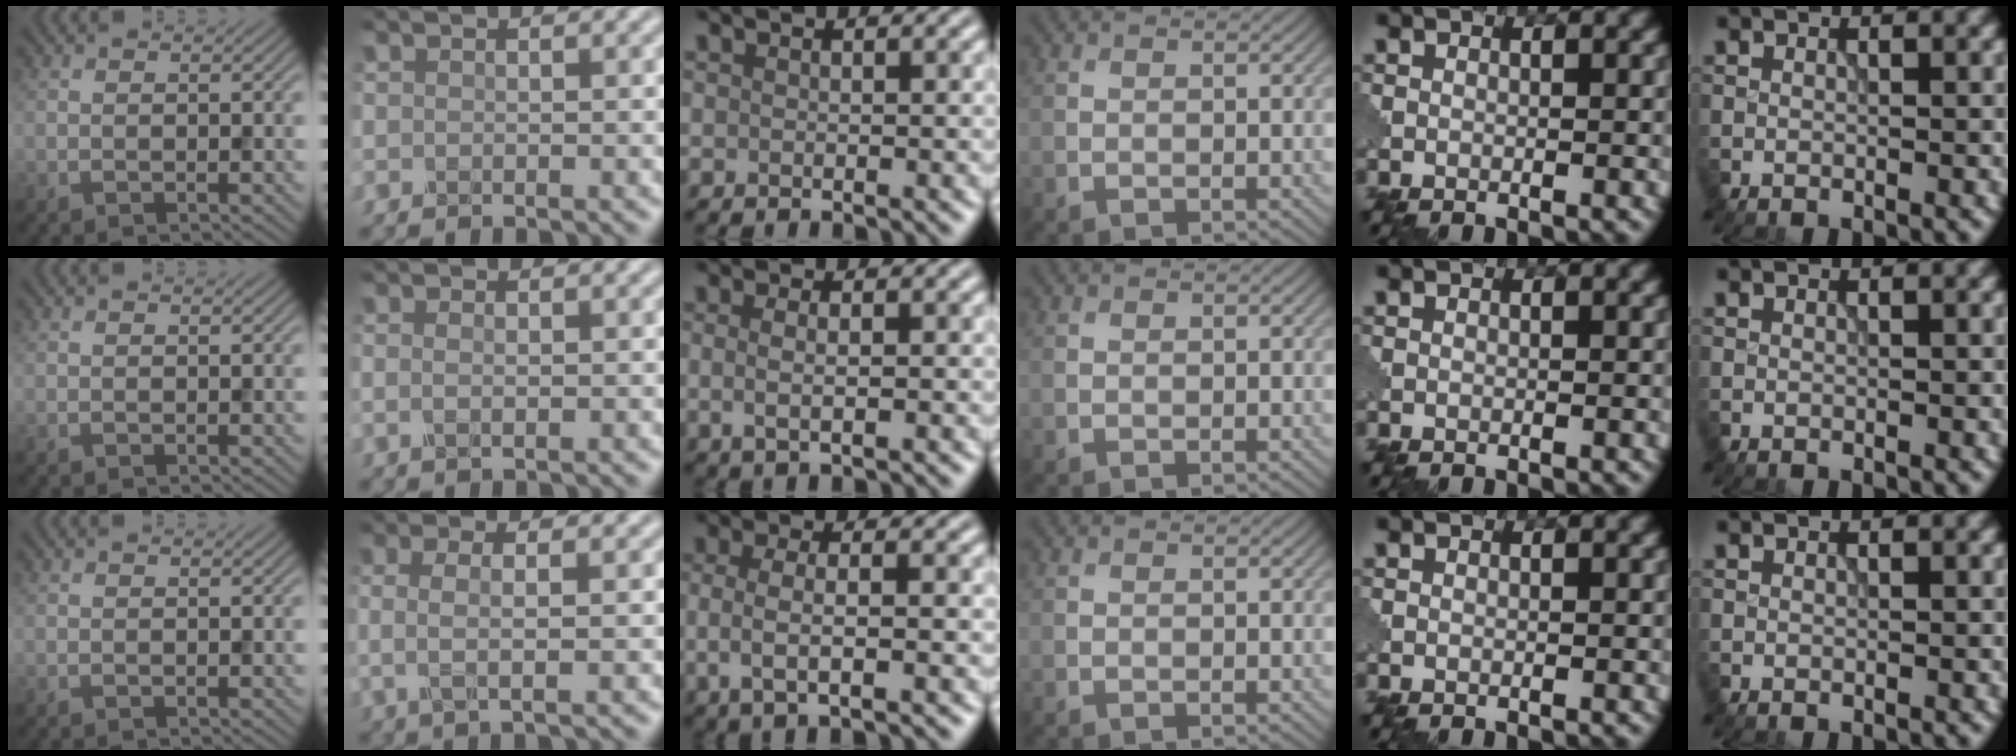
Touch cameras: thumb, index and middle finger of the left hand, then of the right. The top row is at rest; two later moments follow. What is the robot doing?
{"motion": "extract", "object": "pin"}